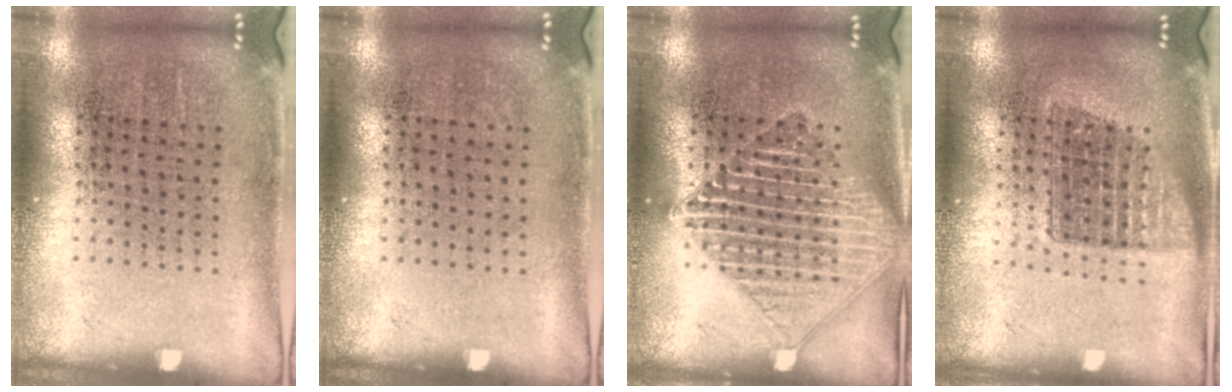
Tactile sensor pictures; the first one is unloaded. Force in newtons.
{"total": 0.0}
{"total": 3.4, "press": 3.3, "slide": 0.4}
{"total": 1.4, "press": 1.2, "slide": 0.8}